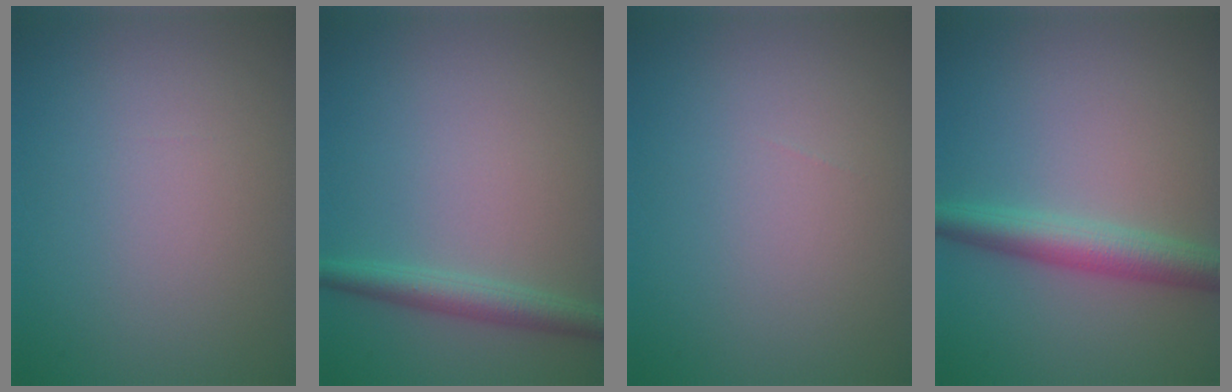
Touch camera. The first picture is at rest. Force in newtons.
{"total": 2.6, "press": 2.6, "slide": 0.0}
{"total": 0.0}
{"total": 4.0, "press": 4.0, "slide": 0.1}